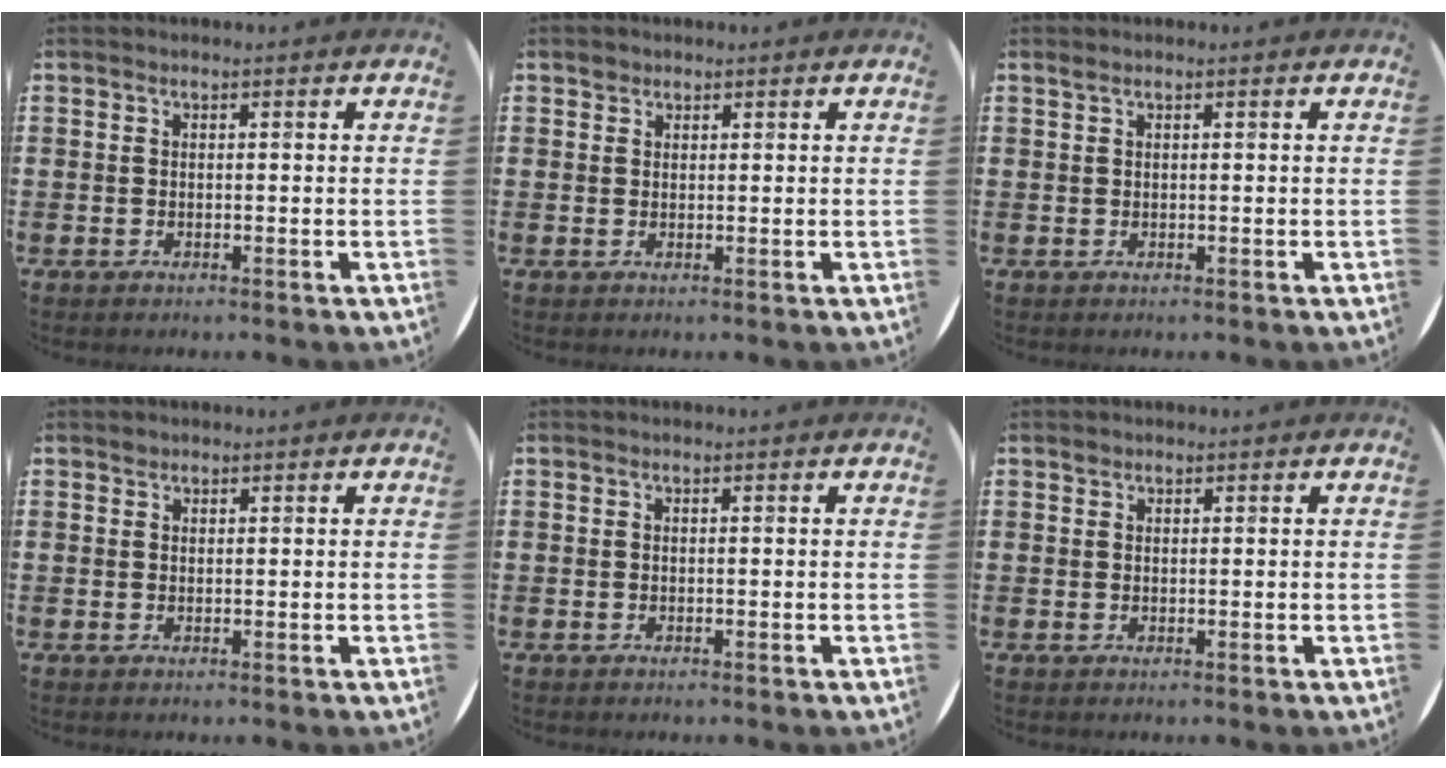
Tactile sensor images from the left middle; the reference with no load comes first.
{"total": 1.1, "force": [0.9, 0.7, 0.0], "torque": [0.007, 0.000, 0.016]}
{"total": 0.0}
{"total": 0.6, "force": [0.5, 0.3, -0.1], "torque": [0.002, 0.004, 0.009]}
{"total": 0.0}
{"total": 0.6, "force": [0.5, 0.3, -0.1], "torque": [0.002, 0.004, 0.010]}